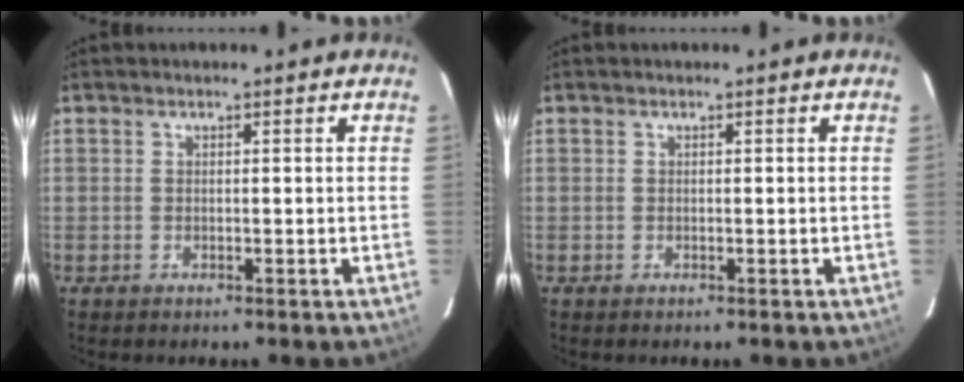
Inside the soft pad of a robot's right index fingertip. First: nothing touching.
{"total": 0.0}